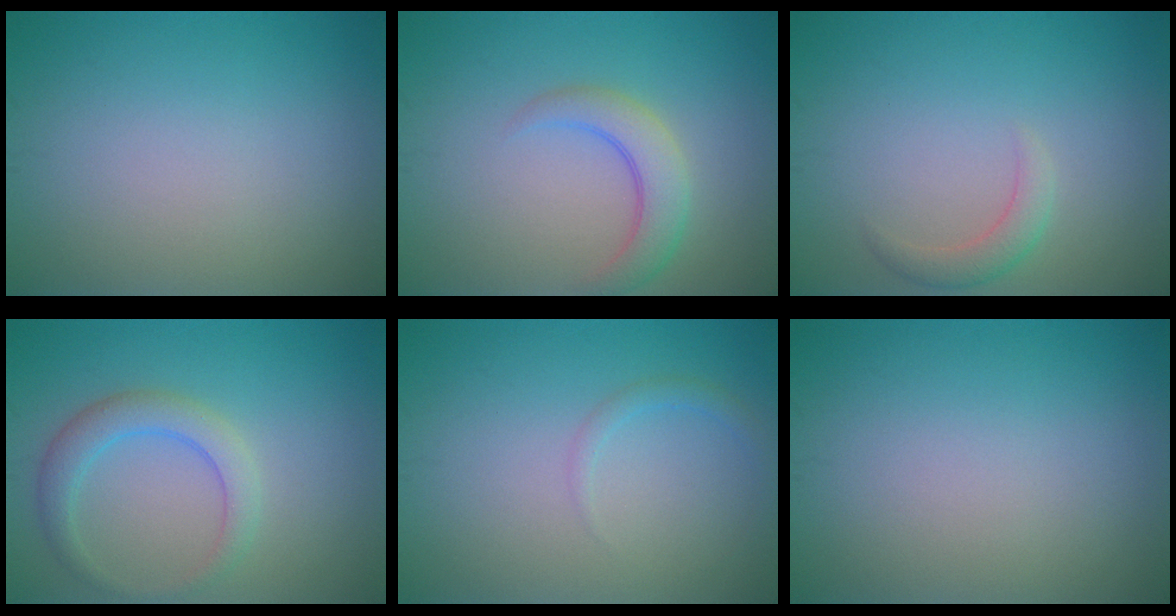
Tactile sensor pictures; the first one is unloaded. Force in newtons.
{"total": 3.4, "press": 3.4, "slide": 0.3}
{"total": 1.7, "press": 1.7, "slide": 0.3}
{"total": 3.1, "press": 3.1, "slide": 0.2}
{"total": 1.0, "press": 1.0, "slide": 0.1}
{"total": 0.0}